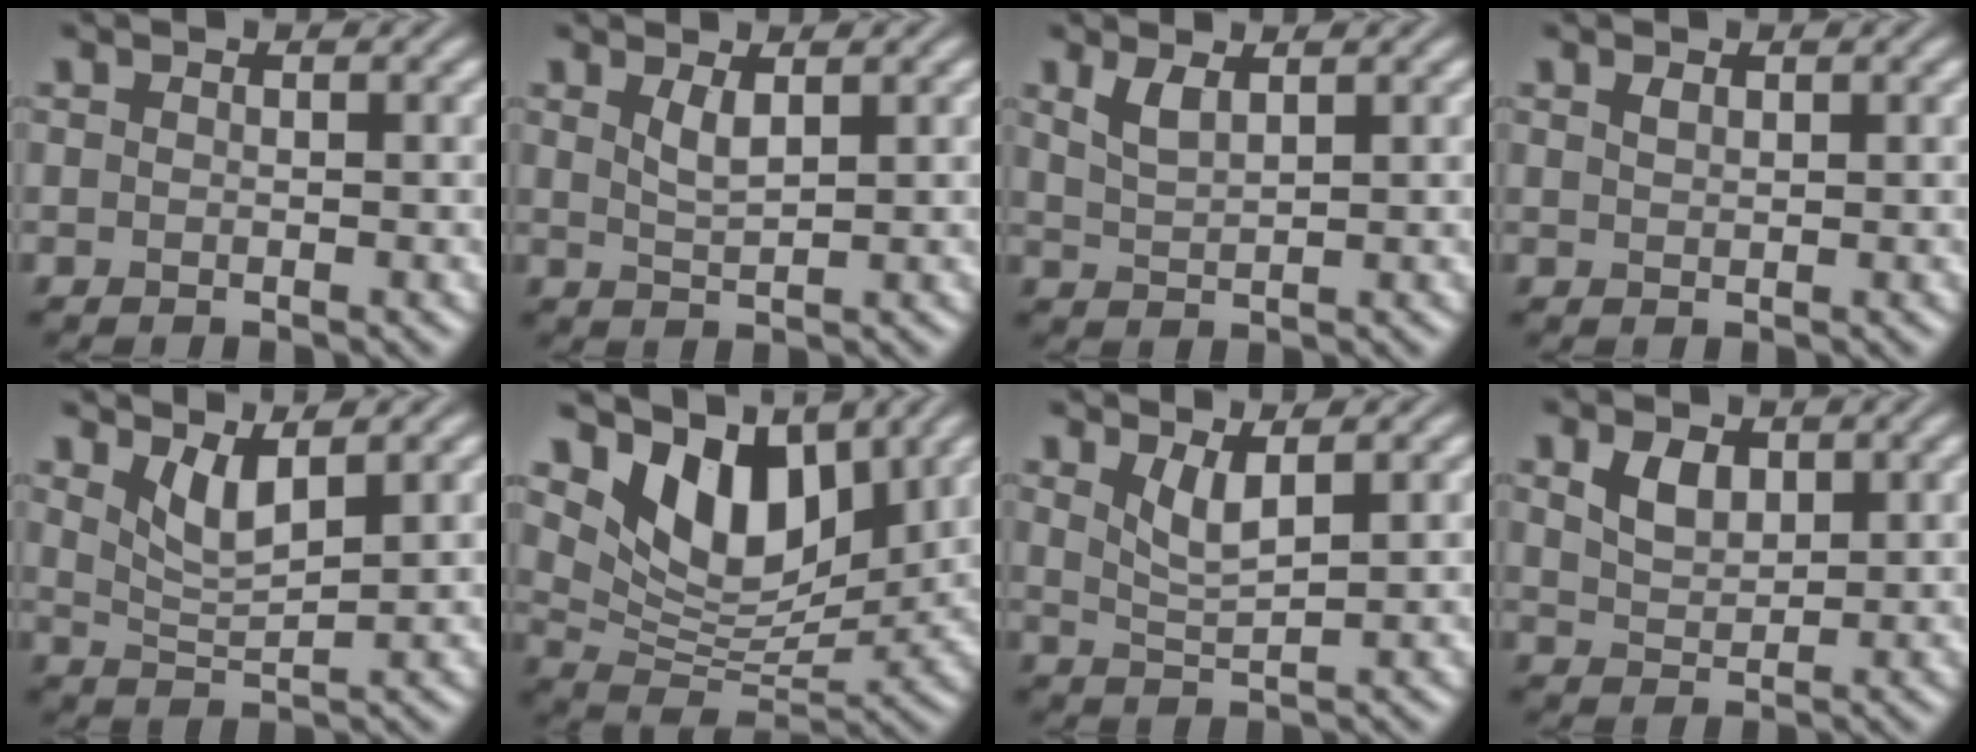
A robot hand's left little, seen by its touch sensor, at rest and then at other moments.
{"total": 1.7, "force": [1.0, 0.4, 1.3], "torque": [-0.029, -0.004, 0.022]}
{"total": 2.1, "force": [1.3, 0.7, 1.4], "torque": [-0.035, -0.002, 0.031]}
{"total": 0.8, "force": [0.6, 0.4, 0.4], "torque": [-0.011, -0.001, 0.013]}
{"total": 3.0, "force": [1.9, 0.7, 2.2], "torque": [-0.045, -0.011, 0.043]}
{"total": 8.9, "force": [4.9, 5.0, 5.5], "torque": [-0.098, -0.009, 0.085]}
{"total": 2.5, "force": [1.5, 0.6, 1.9], "torque": [-0.039, -0.010, 0.033]}
{"total": 2.7, "force": [1.4, 1.7, 1.7], "torque": [-0.038, 0.001, 0.029]}